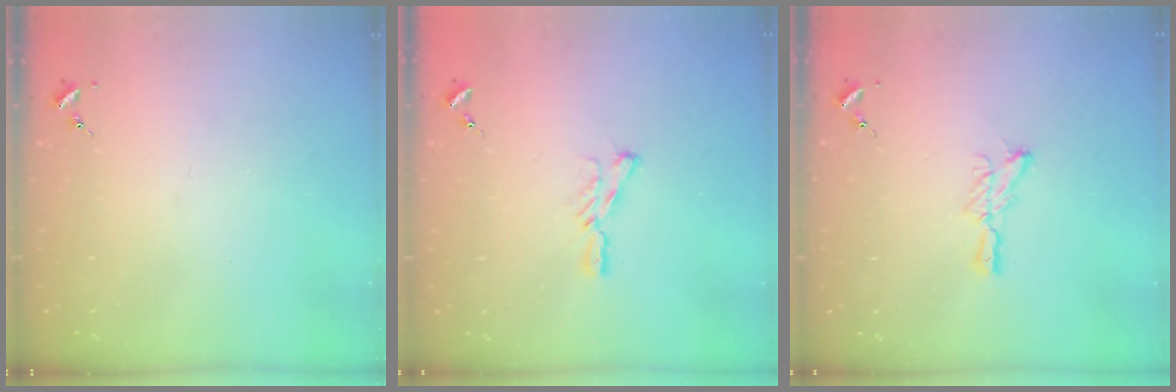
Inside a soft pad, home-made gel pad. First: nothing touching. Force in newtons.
{"total": 5.0, "press": 5.0, "slide": 0.5}
{"total": 6.6, "press": 6.6, "slide": 0.2}